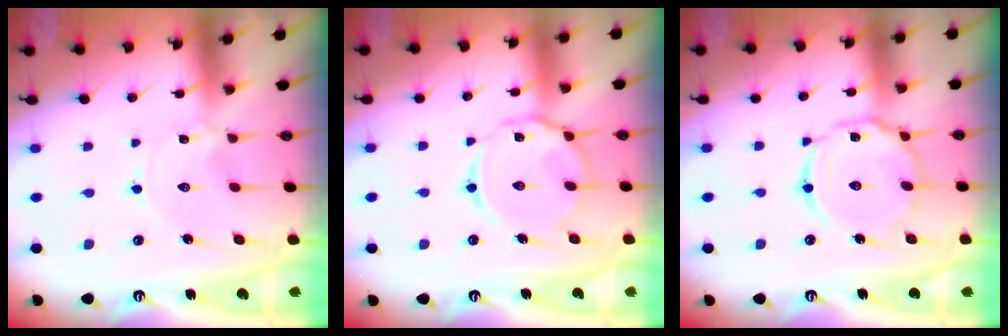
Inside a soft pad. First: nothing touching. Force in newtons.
{"total": 12.2, "press": 12.1, "slide": 0.9}
{"total": 12.6, "press": 12.5, "slide": 0.8}